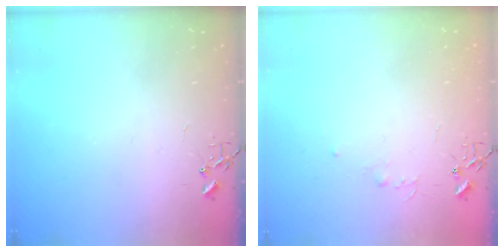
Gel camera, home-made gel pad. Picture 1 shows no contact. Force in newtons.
{"total": 3.9, "press": 3.9, "slide": 0.4}